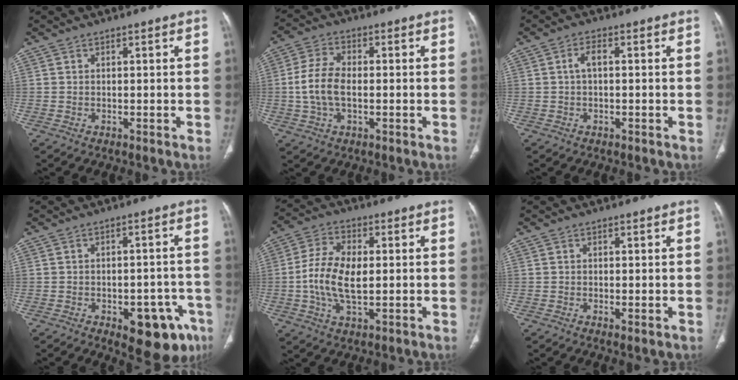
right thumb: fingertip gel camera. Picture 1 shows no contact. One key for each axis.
{"total": 8.3, "fx": -0.5, "fy": 4.7, "fz": 6.9, "tx": -0.149, "ty": 0.012, "tz": -0.013}
{"total": 2.3, "fx": 0.1, "fy": 1.0, "fz": 2.1, "tx": -0.040, "ty": 0.007, "tz": -0.002}
{"total": 11.3, "fx": -5.5, "fy": 5.9, "fz": 7.9, "tx": -0.058, "ty": 0.023, "tz": -0.062}
{"total": 11.0, "fx": -0.2, "fy": 5.8, "fz": 9.4, "tx": -0.191, "ty": 0.005, "tz": -0.005}
{"total": 1.2, "fx": -0.2, "fy": 0.4, "fz": 1.1, "tx": -0.024, "ty": -0.006, "tz": -0.004}